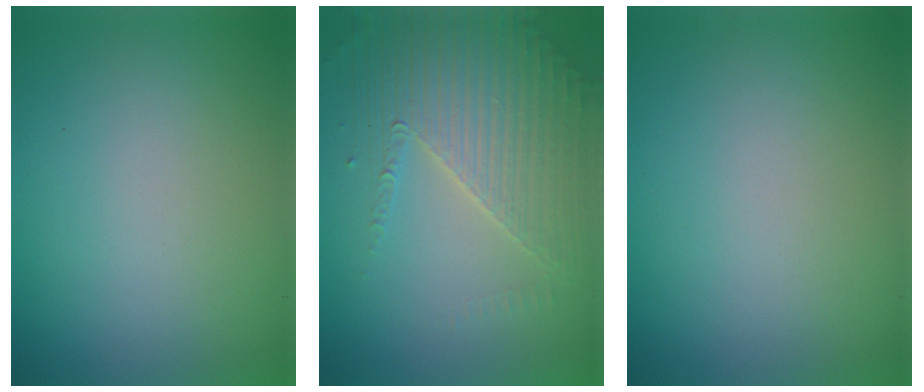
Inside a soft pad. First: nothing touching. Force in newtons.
{"total": 4.0, "press": 3.8, "slide": 1.2}
{"total": 0.0}